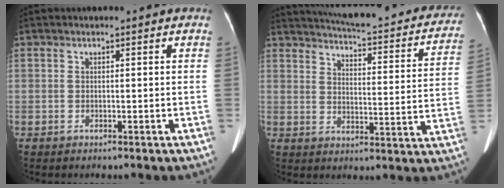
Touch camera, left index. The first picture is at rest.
{"total": 26.7, "force": [23.6, 5.1, 11.4], "torque": [-0.164, -0.041, 0.276]}